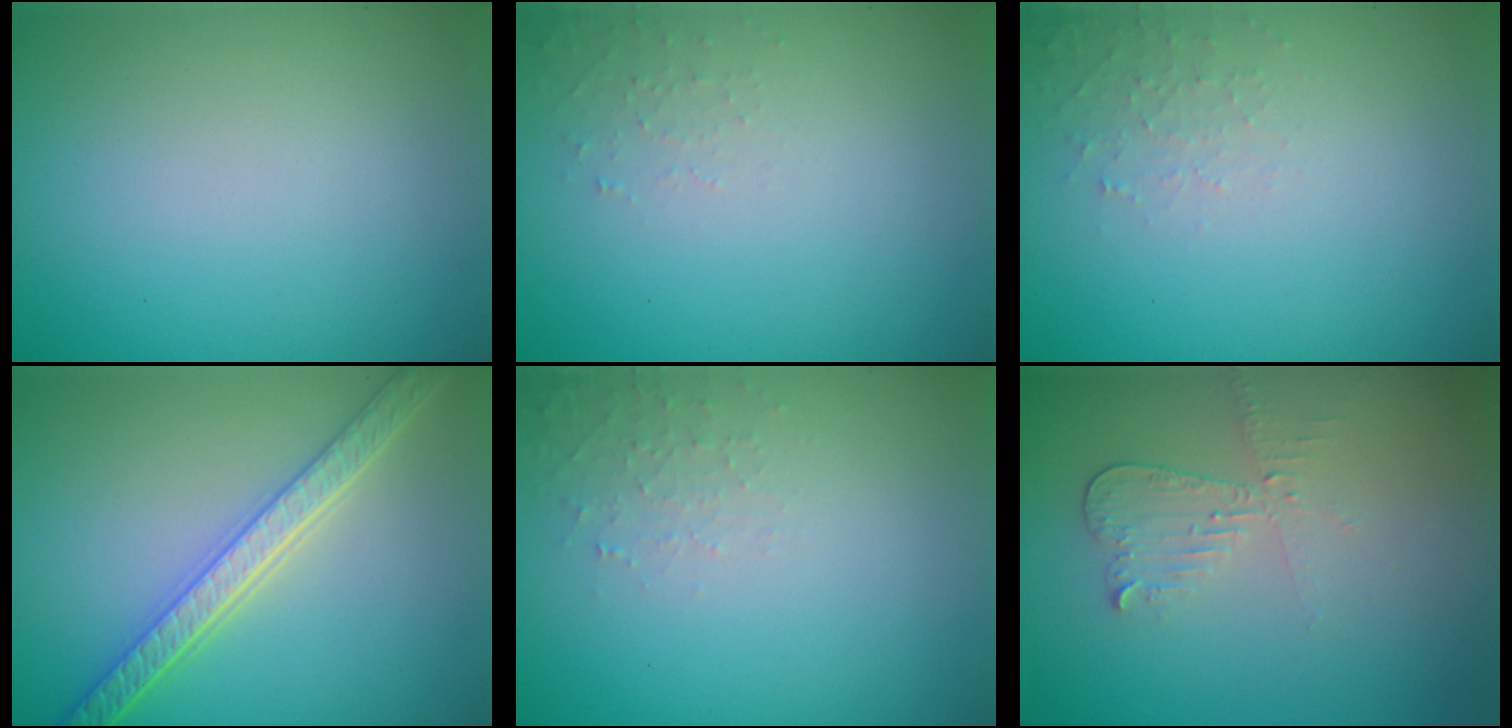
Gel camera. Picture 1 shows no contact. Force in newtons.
{"total": 1.1, "press": 1.0, "slide": 0.2}
{"total": 1.3, "press": 1.3, "slide": 0.2}
{"total": 4.8, "press": 4.1, "slide": 2.4}
{"total": 1.3, "press": 1.3, "slide": 0.2}
{"total": 2.1, "press": 2.1, "slide": 0.4}